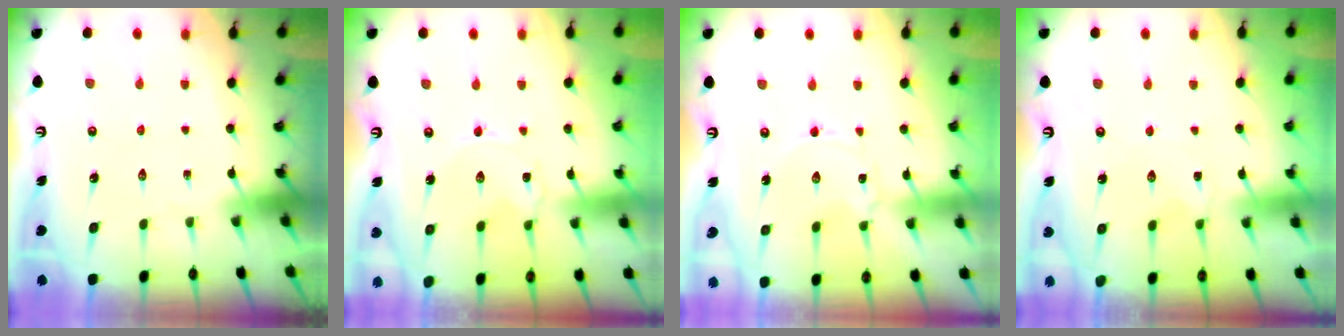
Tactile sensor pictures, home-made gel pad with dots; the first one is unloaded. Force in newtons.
{"total": 0.6, "press": 0.6, "slide": 0.1}
{"total": 1.7, "press": 1.7, "slide": 0.3}
{"total": 0.0}